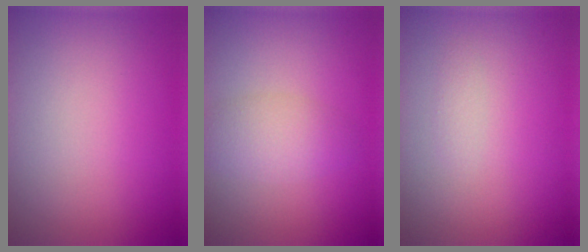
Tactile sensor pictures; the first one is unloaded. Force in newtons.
{"total": 2.7, "press": 2.7, "slide": 0.1}
{"total": 0.6, "press": 0.6, "slide": 0.0}